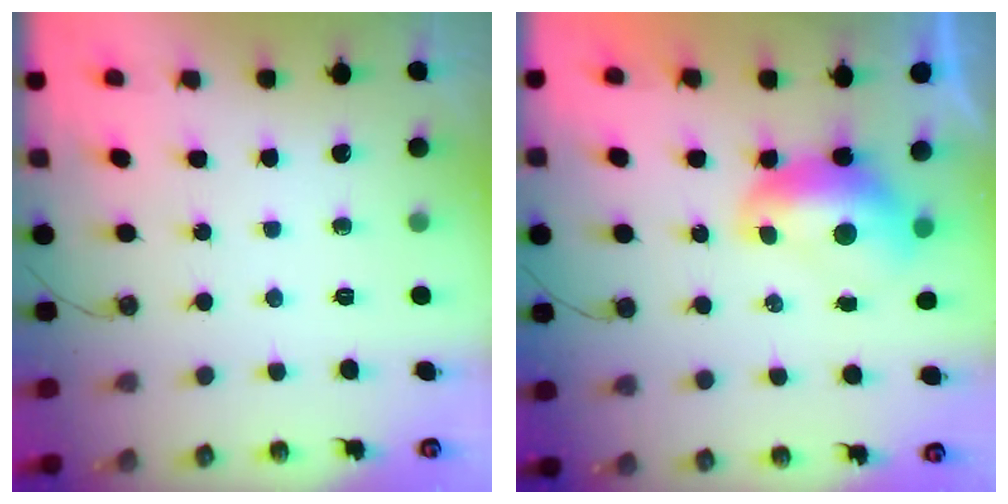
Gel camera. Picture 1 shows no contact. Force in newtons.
{"total": 1.6, "press": 1.5, "slide": 0.6}